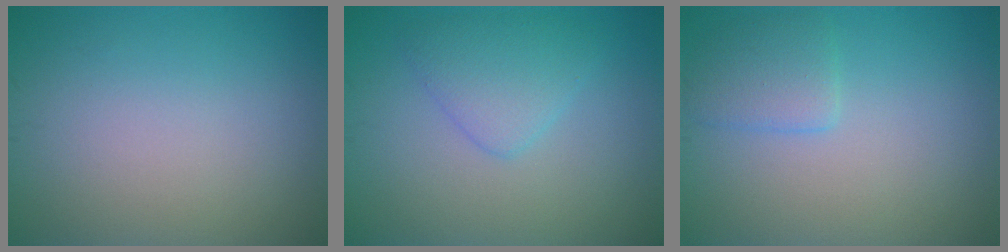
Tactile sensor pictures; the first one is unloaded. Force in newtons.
{"total": 3.0, "press": 3.0, "slide": 0.0}
{"total": 2.3, "press": 2.3, "slide": 0.1}